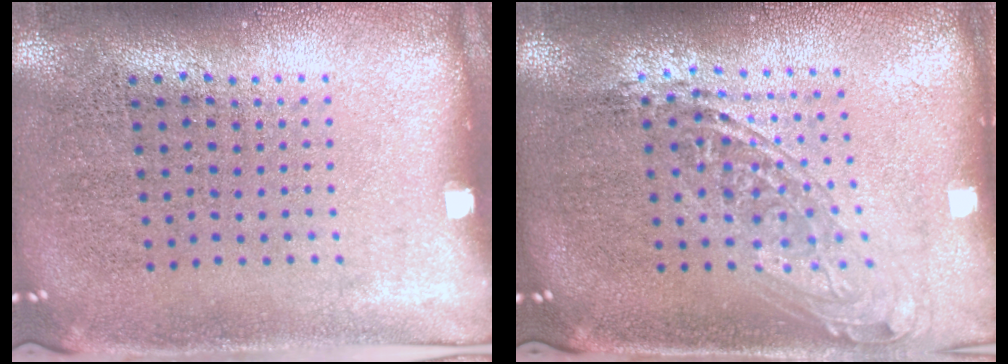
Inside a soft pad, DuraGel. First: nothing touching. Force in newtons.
{"total": 1.7, "press": 1.4, "slide": 1.0}